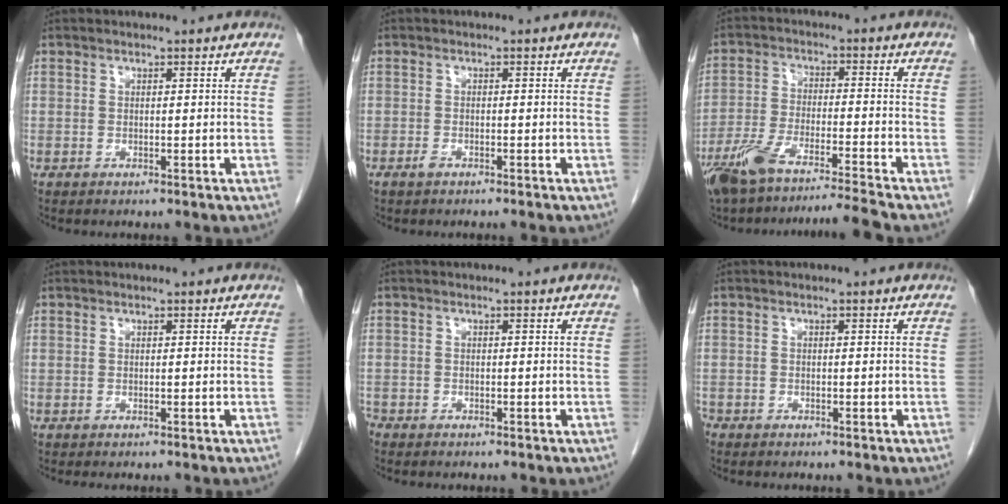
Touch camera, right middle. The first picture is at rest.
{"total": 0.9, "force": [-0.8, 0.0, 0.5], "torque": [-0.014, 0.000, -0.015]}
{"total": 11.2, "force": [-9.5, -1.0, 5.8], "torque": [-0.102, -0.014, -0.166]}
{"total": 1.1, "force": [-1.0, 0.3, 0.4], "torque": [-0.009, -0.003, -0.013]}
{"total": 2.1, "force": [-1.8, 0.9, 0.6], "torque": [-0.010, -0.003, -0.026]}
{"total": 1.7, "force": [-1.5, 0.8, 0.5], "torque": [-0.009, -0.002, -0.021]}